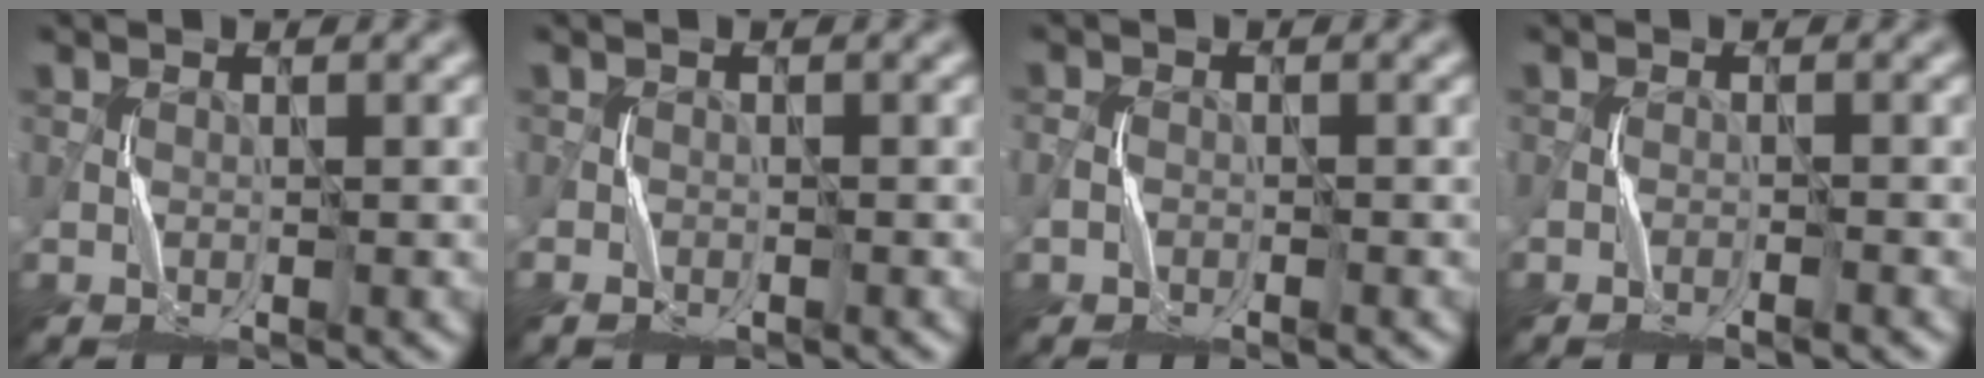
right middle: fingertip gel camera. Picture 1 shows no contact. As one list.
[{"total": 0.6, "force": [-0.5, 0.3, -0.2], "torque": [0.005, -0.001, -0.012]}, {"total": 0.8, "force": [-0.5, 0.6, 0.2], "torque": [-0.001, 0.001, -0.013]}, {"total": 1.2, "force": [-1.0, 0.0, 0.6], "torque": [-0.011, 0.004, -0.019]}]